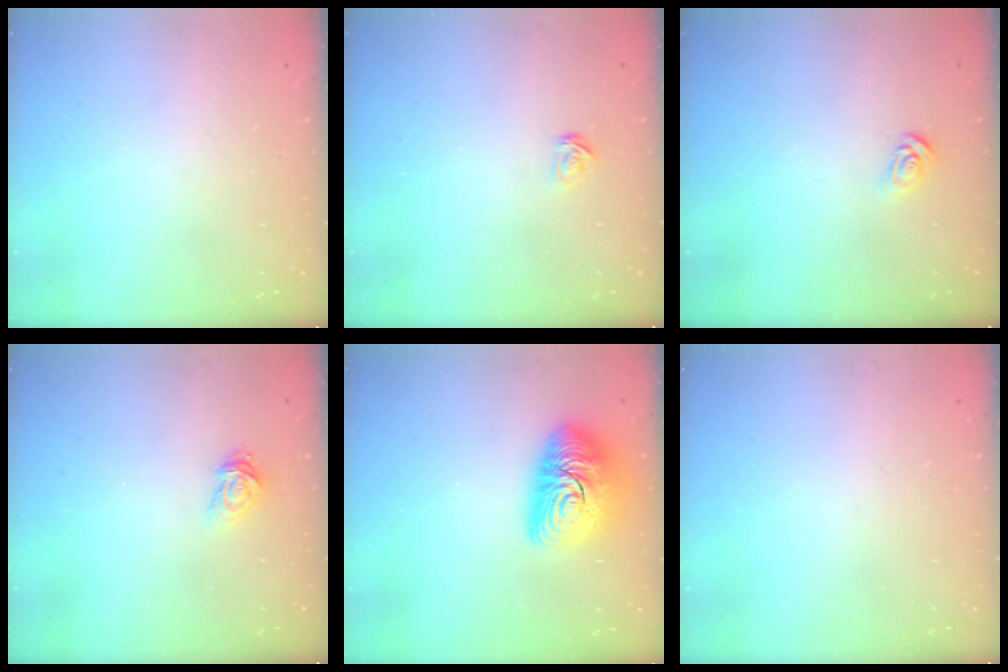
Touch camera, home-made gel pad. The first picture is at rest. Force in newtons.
{"total": 2.3, "press": 2.3, "slide": 0.1}
{"total": 3.8, "press": 3.8, "slide": 0.4}
{"total": 3.2, "press": 3.2, "slide": 0.2}
{"total": 14.1, "press": 14.1, "slide": 1.2}
{"total": 0.0}